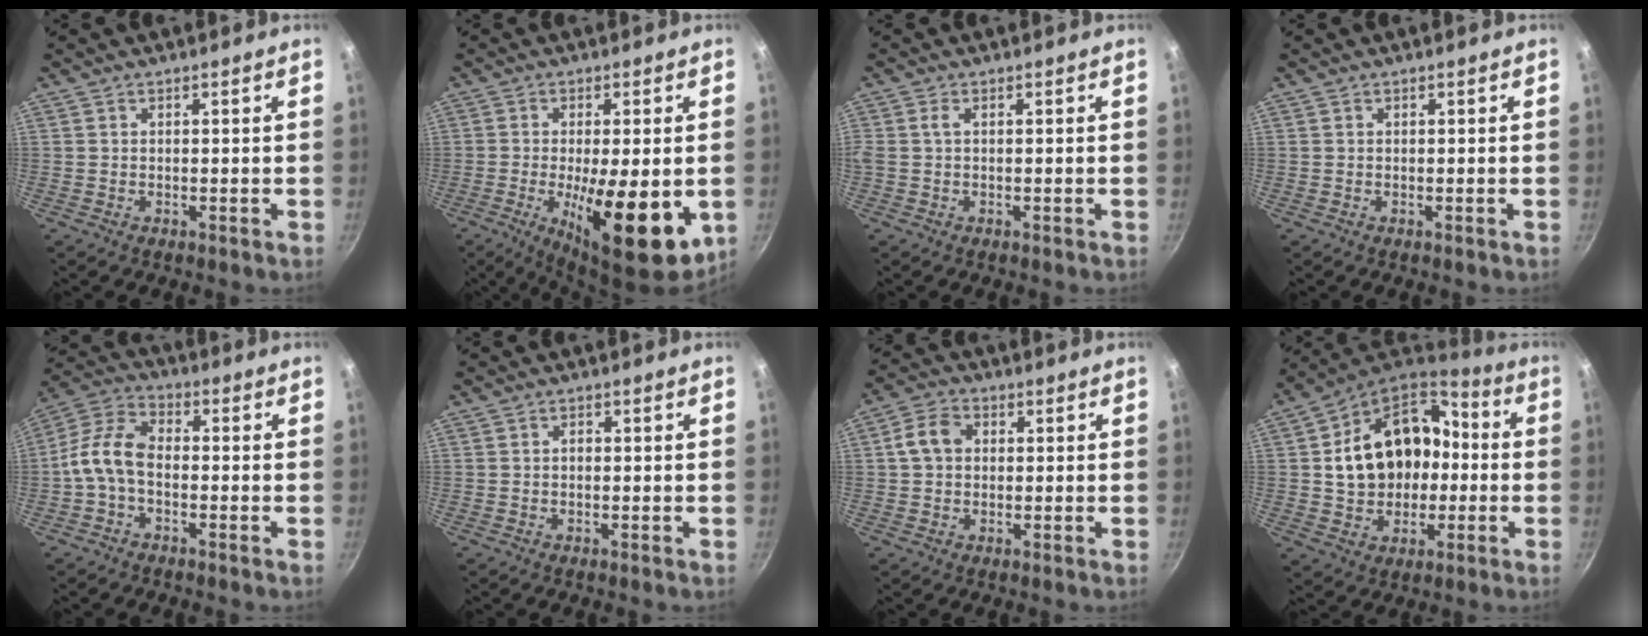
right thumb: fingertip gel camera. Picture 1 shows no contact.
{"total": 18.2, "force": [-4.2, 6.0, 16.6], "torque": [-0.229, -0.026, -0.042]}
{"total": 1.9, "force": [0.2, 0.8, 1.7], "torque": [-0.052, 0.005, 0.005]}
{"total": 0.0}
{"total": 9.6, "force": [-1.6, 5.8, 7.5], "torque": [-0.147, 0.034, -0.044]}
{"total": 0.8, "force": [-0.1, 0.6, 0.5], "torque": [-0.003, 0.003, -0.005]}
{"total": 5.8, "force": [0.7, 4.5, 3.6], "torque": [-0.063, 0.015, 0.007]}
{"total": 19.4, "force": [0.3, 14.3, 13.1], "torque": [-0.168, 0.038, 0.007]}